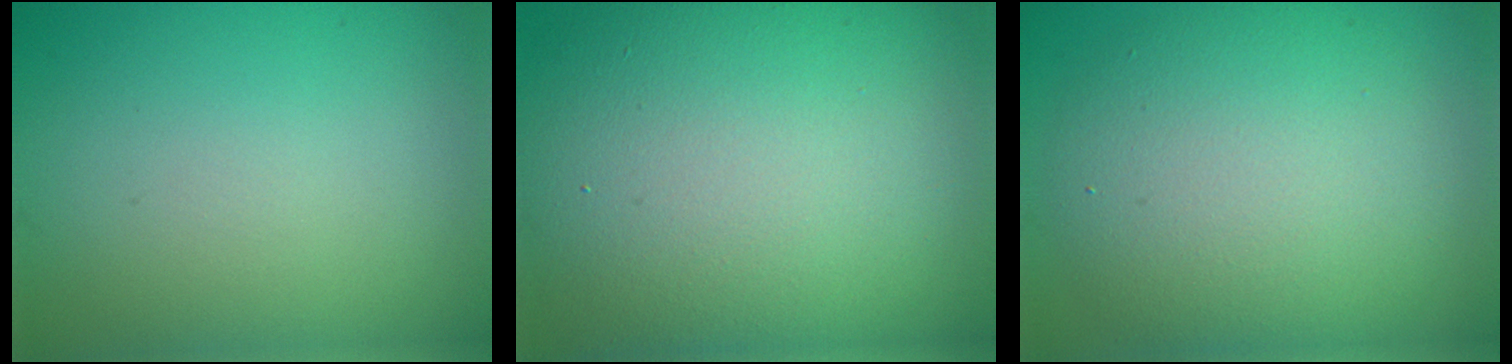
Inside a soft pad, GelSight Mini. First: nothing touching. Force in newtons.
{"total": 15.4, "press": 15.3, "slide": 0.7}
{"total": 7.8, "press": 7.8, "slide": 0.2}